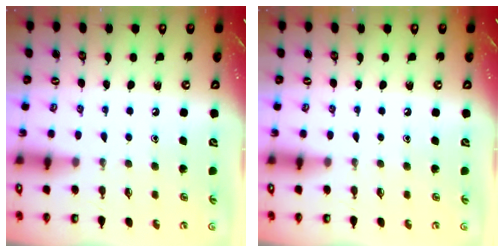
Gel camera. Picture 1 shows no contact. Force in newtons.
{"total": 0.0}